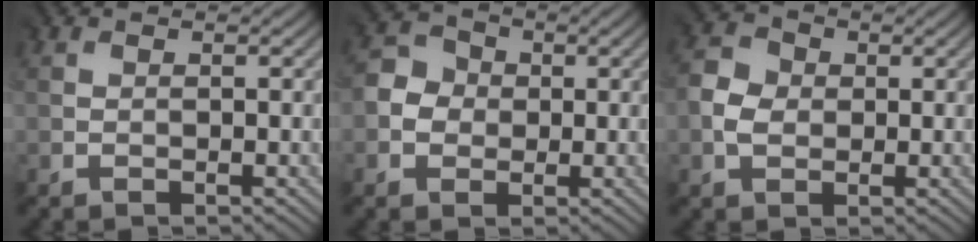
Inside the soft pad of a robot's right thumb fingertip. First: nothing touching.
{"total": 3.3, "force": [-0.6, 3.2, 0.8], "torque": [-0.016, 0.003, -0.015]}
{"total": 2.9, "force": [-0.5, 2.6, 1.1], "torque": [-0.028, 0.002, -0.011]}